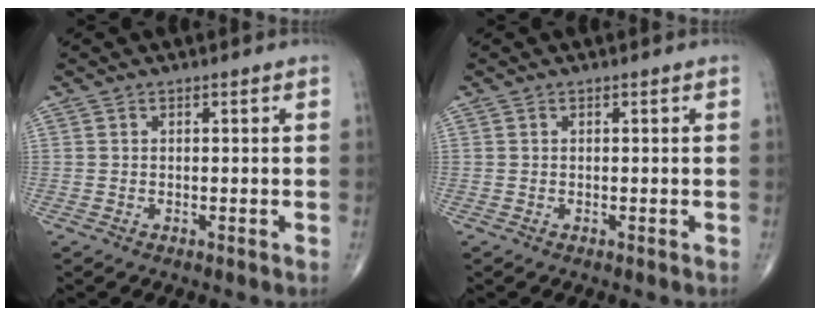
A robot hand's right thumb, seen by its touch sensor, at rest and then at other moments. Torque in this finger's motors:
{"motor_torque": [-0.26, -0.05, -0.19, -0.07, -0.04]}